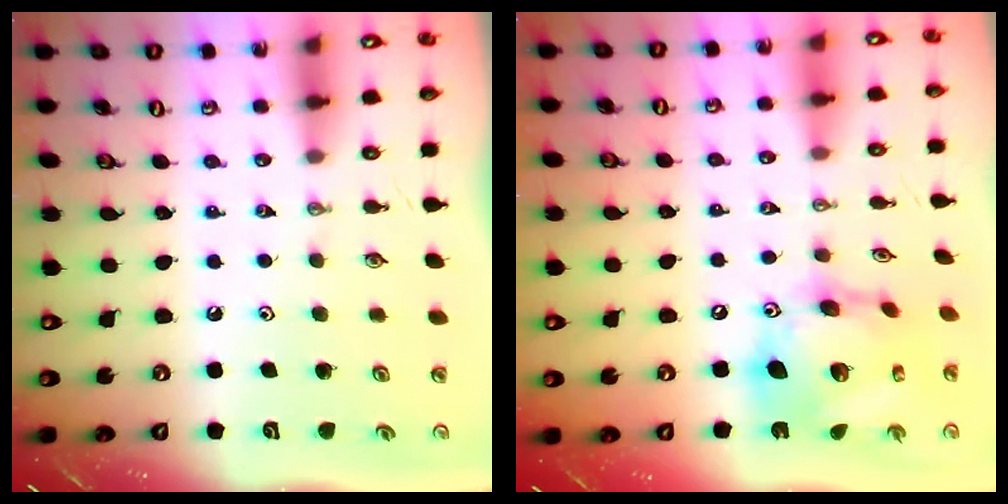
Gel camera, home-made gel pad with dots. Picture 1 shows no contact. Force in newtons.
{"total": 19.2, "press": 19.1, "slide": 2.0}